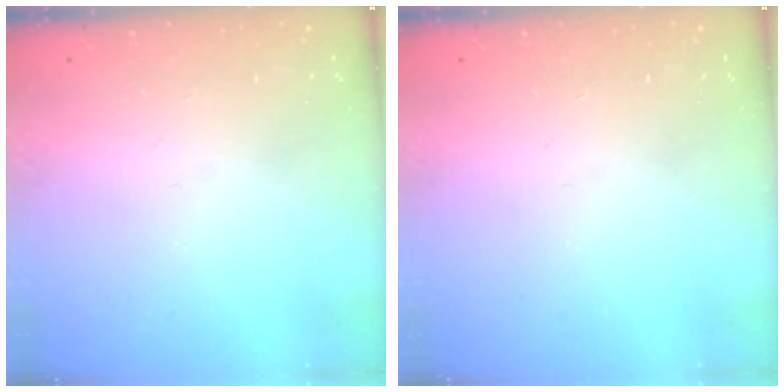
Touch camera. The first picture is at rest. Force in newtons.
{"total": 0.0}